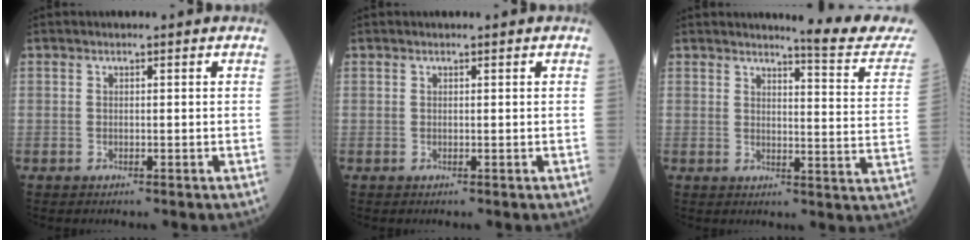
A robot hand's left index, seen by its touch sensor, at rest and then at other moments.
{"total": 0.0}
{"total": 10.4, "force": [10.2, -0.8, 2.0], "torque": [-0.019, -0.071, 0.107]}